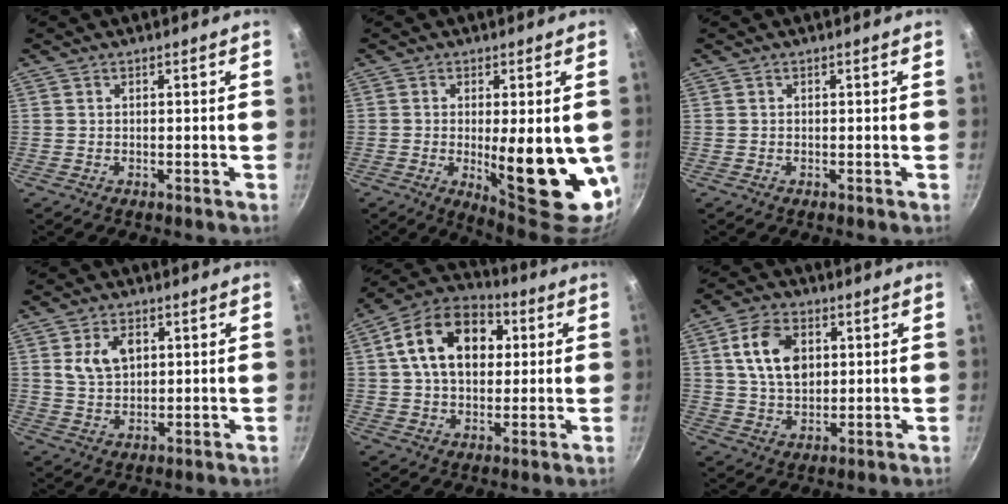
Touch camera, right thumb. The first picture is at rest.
{"total": 17.0, "force": [-2.3, 5.2, 16.0], "torque": [-0.199, -0.016, -0.017]}
{"total": 0.0}
{"total": 6.6, "force": [2.1, 4.2, 4.6], "torque": [-0.073, -0.010, 0.041]}
{"total": 17.3, "force": [4.0, 11.8, 12.1], "torque": [-0.174, 0.021, 0.050]}
{"total": 10.7, "force": [2.7, 7.1, 7.6], "torque": [-0.122, -0.004, 0.048]}